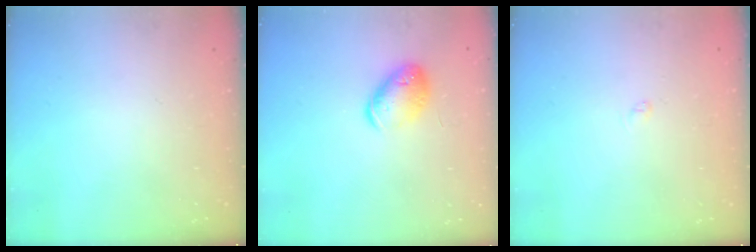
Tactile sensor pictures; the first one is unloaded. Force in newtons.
{"total": 12.9, "press": 12.7, "slide": 2.0}
{"total": 2.2, "press": 2.2, "slide": 0.2}